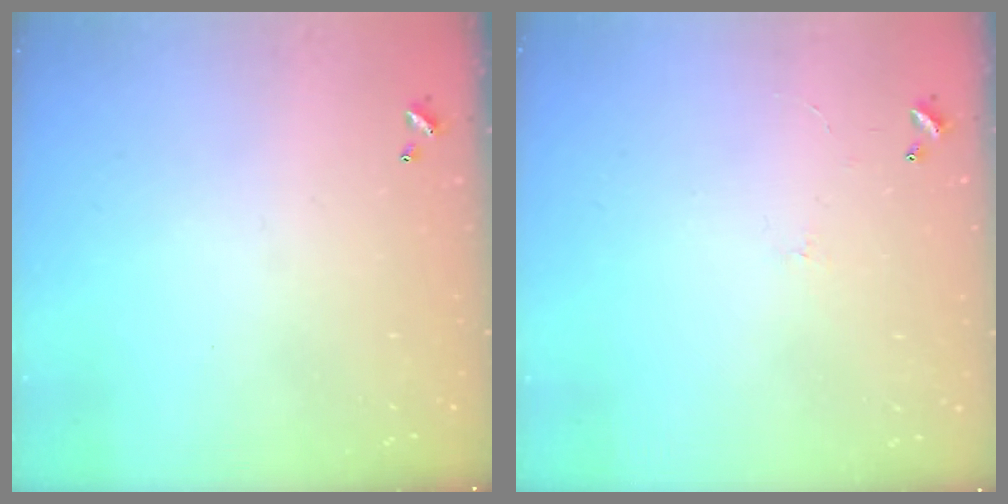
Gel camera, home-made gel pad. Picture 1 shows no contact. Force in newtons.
{"total": 1.8, "press": 1.7, "slide": 0.4}